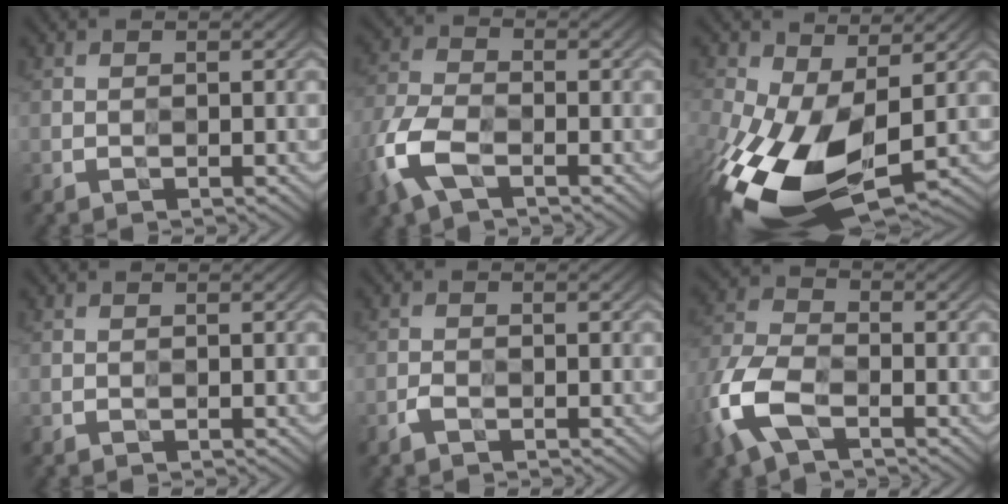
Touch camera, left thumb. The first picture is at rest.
{"total": 7.7, "force": [-3.8, 4.3, 5.2], "torque": [-0.133, -0.009, -0.083]}
{"total": 14.6, "force": [-3.0, 8.3, 11.7], "torque": [-0.277, -0.035, -0.045]}
{"total": 0.0}
{"total": 1.0, "force": [-0.9, 0.3, 0.0], "torque": [0.002, -0.002, -0.018]}
{"total": 9.9, "force": [-4.6, 5.6, 6.7], "torque": [-0.176, -0.009, -0.099]}